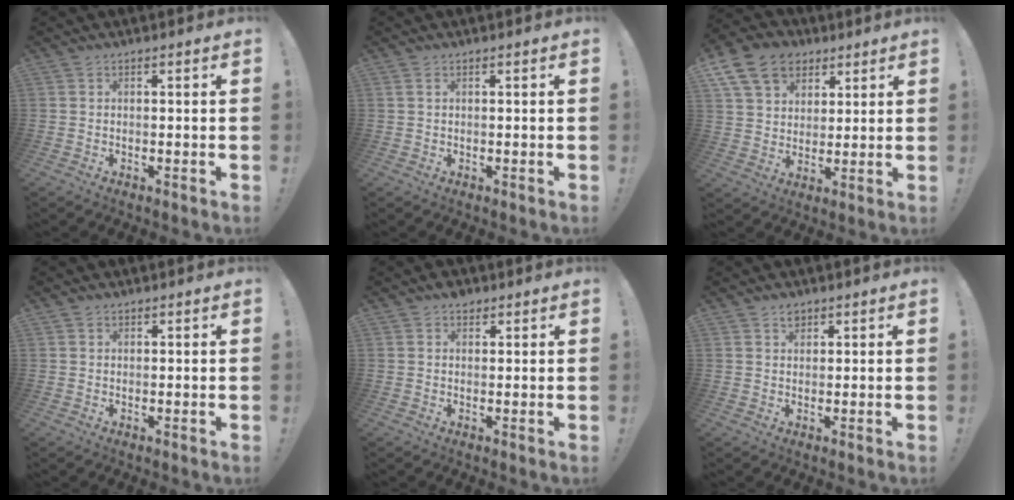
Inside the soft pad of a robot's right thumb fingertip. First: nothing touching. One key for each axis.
{"total": 0.9, "fx": 0.4, "fy": 0.3, "fz": 0.7, "tx": -0.015, "ty": 0.002, "tz": 0.008}
{"total": 14.9, "fx": 7.3, "fy": 11.1, "fz": 6.8, "tx": -0.104, "ty": -0.033, "tz": 0.144}
{"total": 0.8, "fx": 0.6, "fy": 0.6, "fz": 0.1, "tx": 0.002, "ty": -0.002, "tz": 0.011}
{"total": 3.1, "fx": 2.2, "fy": 2.0, "fz": 0.9, "tx": 0.002, "ty": -0.012, "tz": 0.036}
{"total": 2.0, "fx": 1.4, "fy": 1.3, "fz": 0.7, "tx": 0.004, "ty": -0.009, "tz": 0.023}